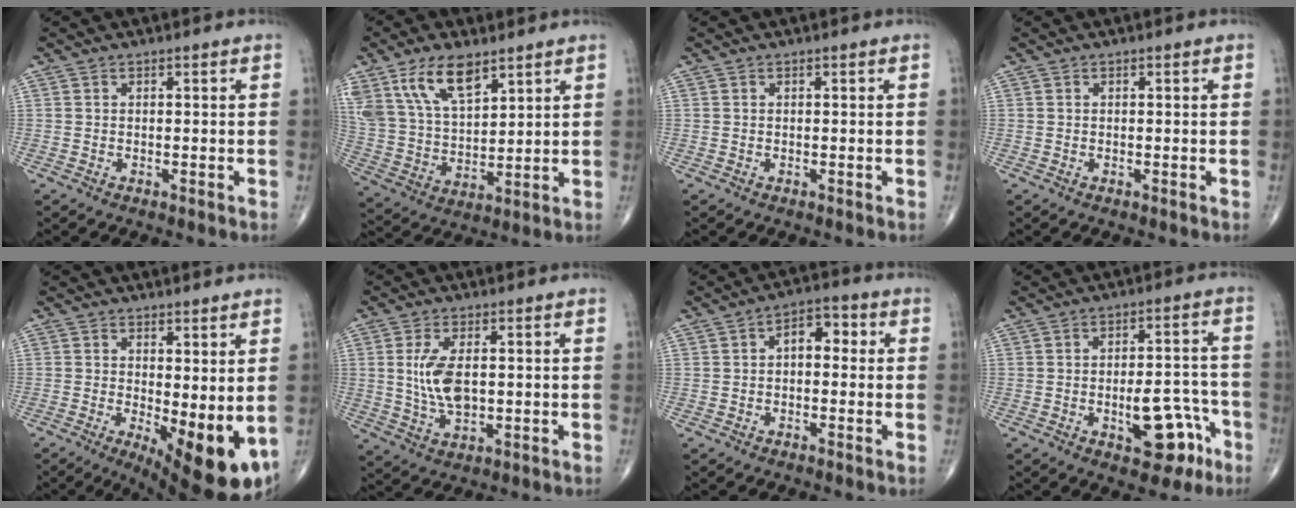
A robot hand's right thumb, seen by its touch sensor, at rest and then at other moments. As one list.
[{"total": 14.0, "force": [8.5, 6.6, 8.9], "torque": [-0.152, -0.028, 0.173]}, {"total": 0.0}, {"total": 0.0}, {"total": 12.6, "force": [-1.6, 4.6, 11.7], "torque": [-0.160, -0.030, -0.008]}, {"total": 7.7, "force": [0.8, 3.8, 6.6], "torque": [-0.135, -0.009, 0.020]}, {"total": 5.6, "force": [0.4, 3.4, 4.4], "torque": [-0.042, 0.020, -0.005]}, {"total": 10.8, "force": [-4.6, 5.2, 8.3], "torque": [-0.090, 0.042, -0.054]}]